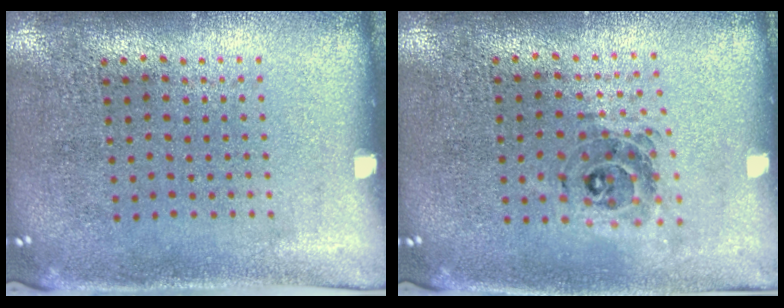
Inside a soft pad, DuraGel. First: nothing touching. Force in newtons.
{"total": 0.7, "press": 0.7, "slide": 0.1}